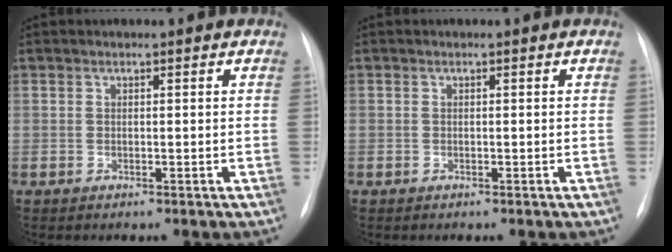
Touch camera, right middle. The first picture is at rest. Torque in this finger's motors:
{"motor_torque": [0.76, -0.76, -0.05, -0.21]}